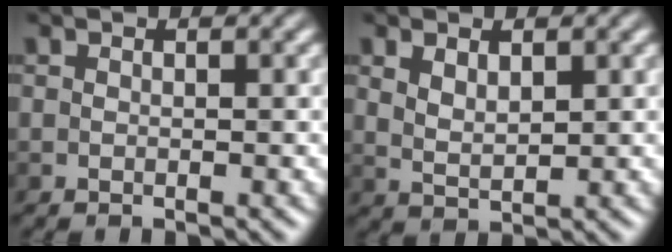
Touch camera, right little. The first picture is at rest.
{"total": 2.2, "force": [1.1, 1.1, 1.6], "torque": [-0.035, -0.004, 0.026]}